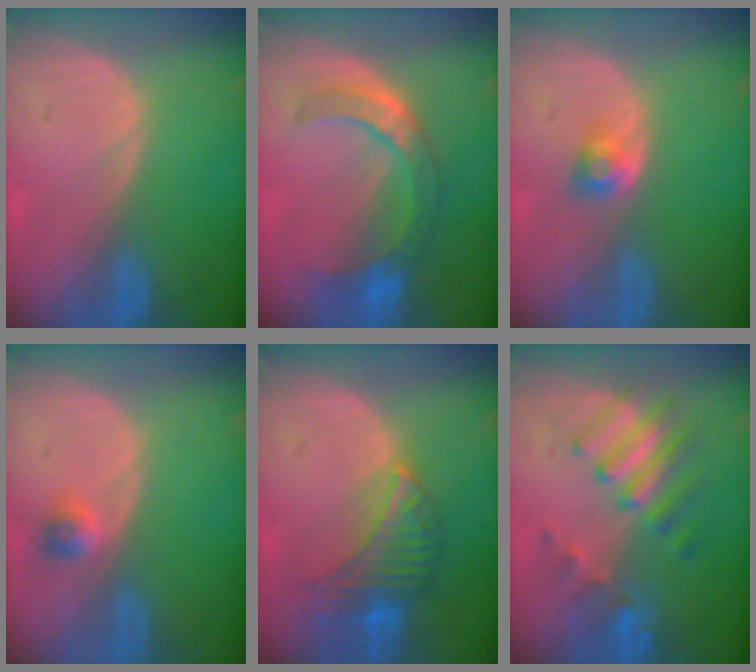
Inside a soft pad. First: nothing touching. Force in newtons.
{"total": 7.5, "press": 7.3, "slide": 1.8}
{"total": 2.7, "press": 2.4, "slide": 1.2}
{"total": 2.4, "press": 2.0, "slide": 1.2}
{"total": 7.6, "press": 7.0, "slide": 2.9}
{"total": 7.5, "press": 7.2, "slide": 2.0}